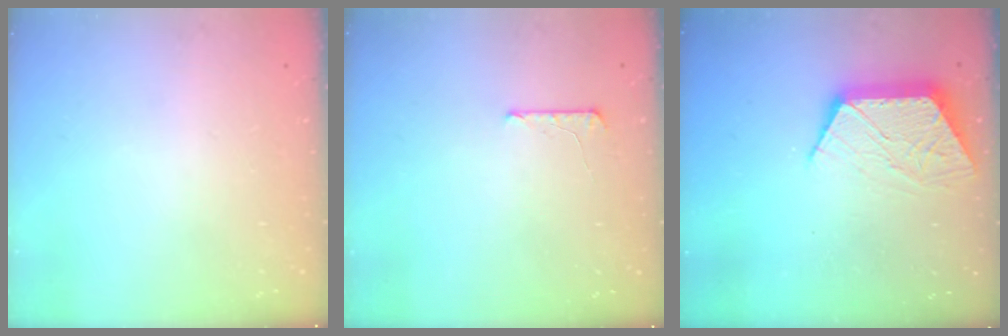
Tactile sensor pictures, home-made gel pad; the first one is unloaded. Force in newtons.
{"total": 5.3, "press": 5.2, "slide": 0.5}
{"total": 10.6, "press": 10.6, "slide": 0.6}